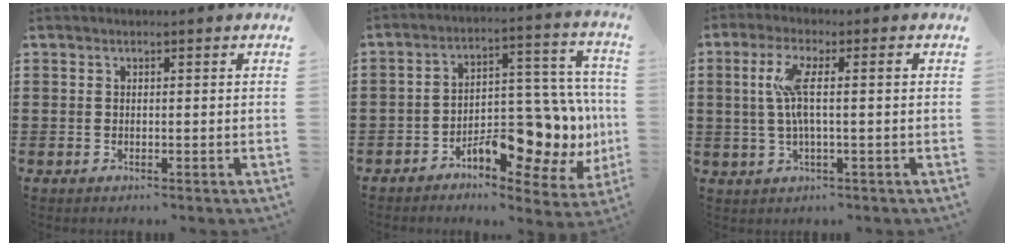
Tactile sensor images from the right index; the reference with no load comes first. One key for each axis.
{"total": 12.7, "fx": -4.1, "fy": 7.2, "fz": 9.7, "tx": -0.109, "ty": -0.005, "tz": -0.066}
{"total": 6.2, "fx": 0.5, "fy": 0.6, "fz": 6.1, "tx": -0.135, "ty": -0.012, "tz": -0.003}